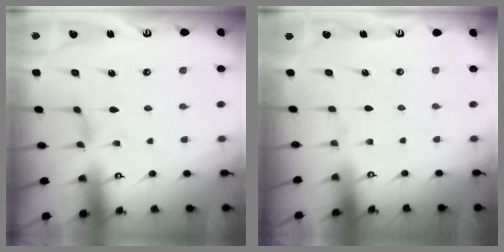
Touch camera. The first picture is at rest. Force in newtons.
{"total": 0.0}